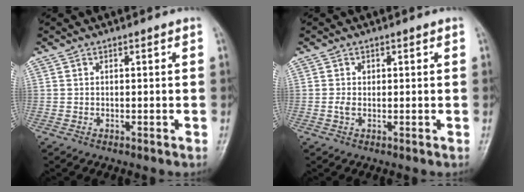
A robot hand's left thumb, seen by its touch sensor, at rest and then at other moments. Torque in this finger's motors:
{"motor_torque": [0.00, 0.00, 0.16, -0.04, 0.00]}